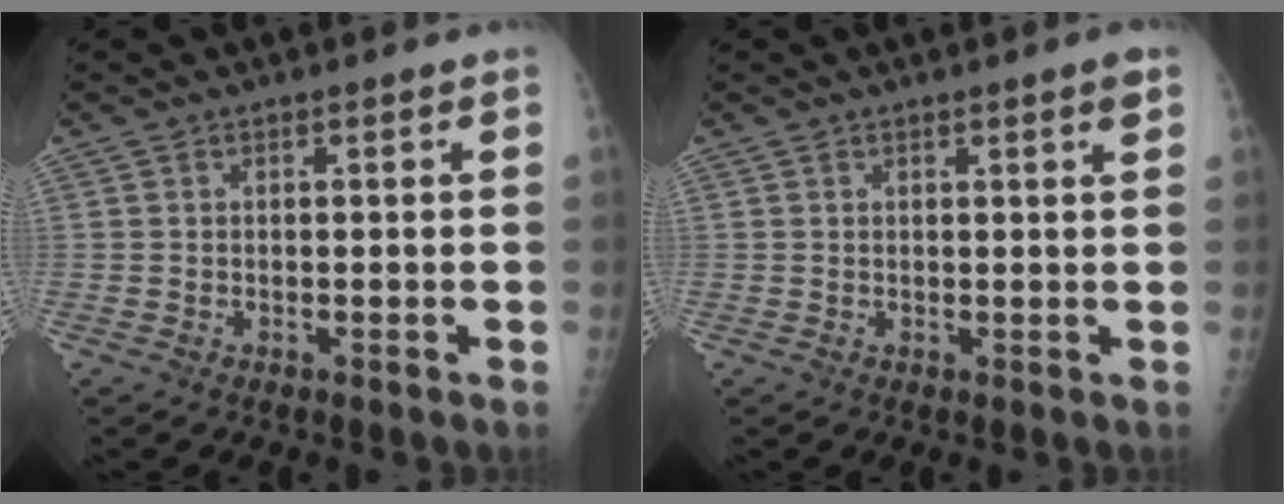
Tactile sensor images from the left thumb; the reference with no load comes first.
{"total": 1.9, "force": [1.1, 0.1, 1.6], "torque": [-0.022, -0.004, 0.013]}